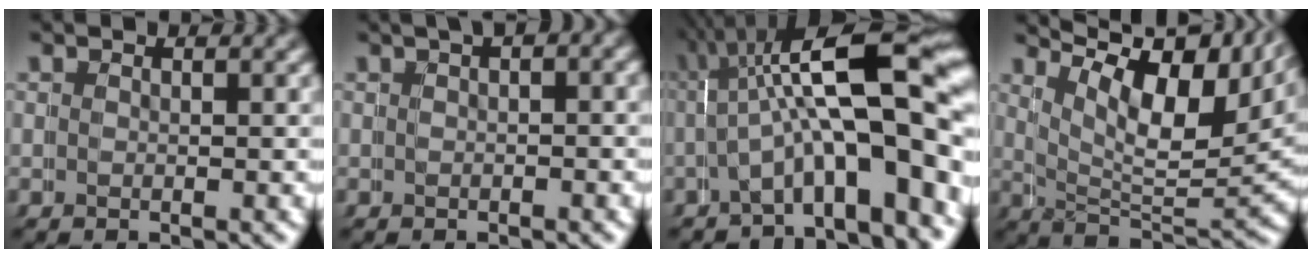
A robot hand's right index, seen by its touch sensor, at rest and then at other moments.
{"total": 1.8, "force": [0.4, 1.1, 1.3], "torque": [-0.007, 0.015, -0.003]}
{"total": 11.1, "force": [1.5, 4.5, 10.1], "torque": [-0.164, 0.004, 0.018]}
{"total": 13.5, "force": [8.1, 5.8, 9.2], "torque": [-0.138, 0.022, 0.109]}